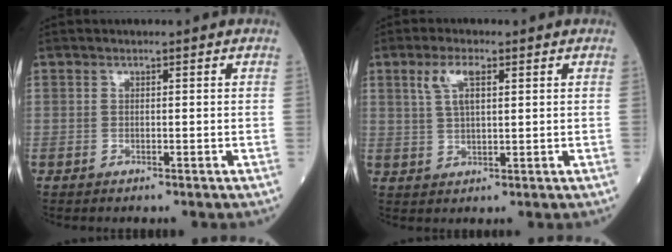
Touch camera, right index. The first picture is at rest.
{"total": 4.9, "force": [2.2, 1.5, 4.1], "torque": [-0.089, 0.010, 0.046]}